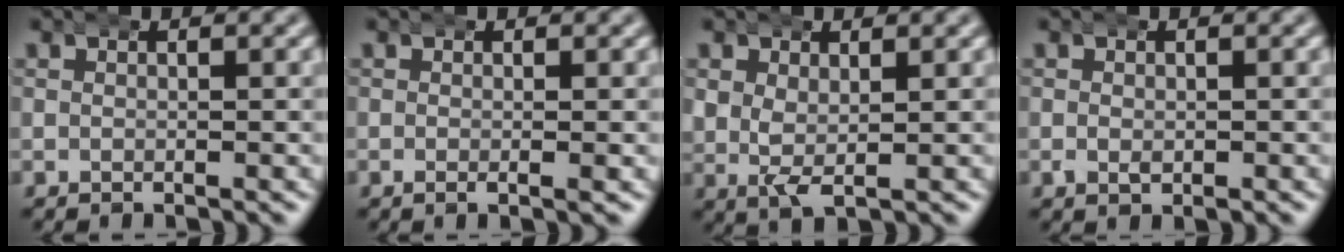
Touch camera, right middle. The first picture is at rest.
{"total": 1.2, "force": [-0.4, 0.2, 1.1], "torque": [-0.021, 0.003, -0.011]}
{"total": 3.0, "force": [0.4, 1.9, 2.3], "torque": [-0.068, -0.019, 0.018]}
{"total": 1.3, "force": [-0.4, 0.8, 0.9], "torque": [-0.018, -0.006, -0.001]}